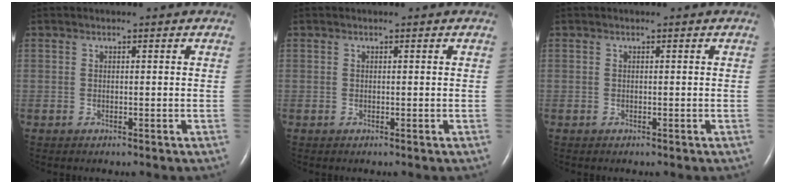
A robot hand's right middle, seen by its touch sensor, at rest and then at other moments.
{"total": 0.0}
{"total": 0.0}